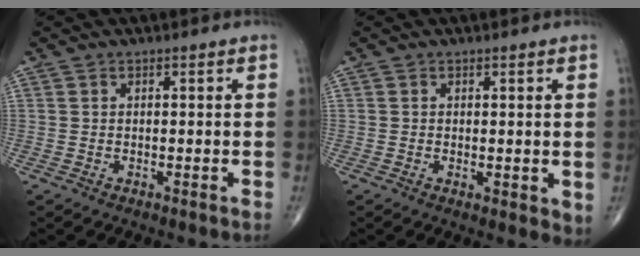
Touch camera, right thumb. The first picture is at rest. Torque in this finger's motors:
{"motor_torque": [-0.07, 0.02, -0.28, -0.09, -0.01]}